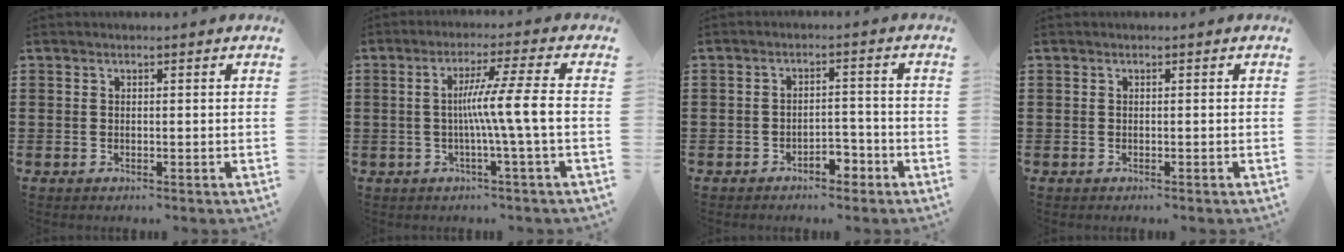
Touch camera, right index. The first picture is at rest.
{"total": 8.0, "force": [-0.9, -1.1, 7.8], "torque": [-0.140, -0.007, -0.024]}
{"total": 3.2, "force": [-2.5, 1.3, 1.4], "torque": [-0.026, 0.009, -0.050]}
{"total": 0.0}